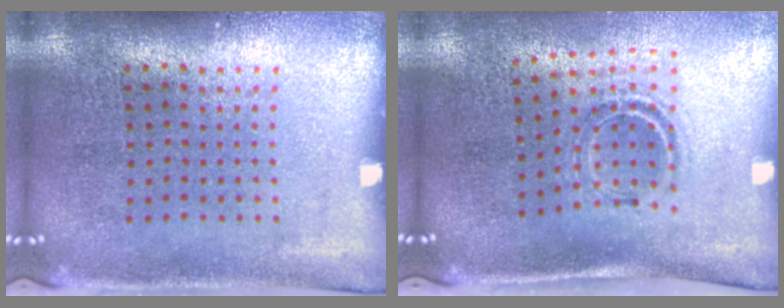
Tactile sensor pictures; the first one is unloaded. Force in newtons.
{"total": 0.9, "press": 0.9, "slide": 0.3}